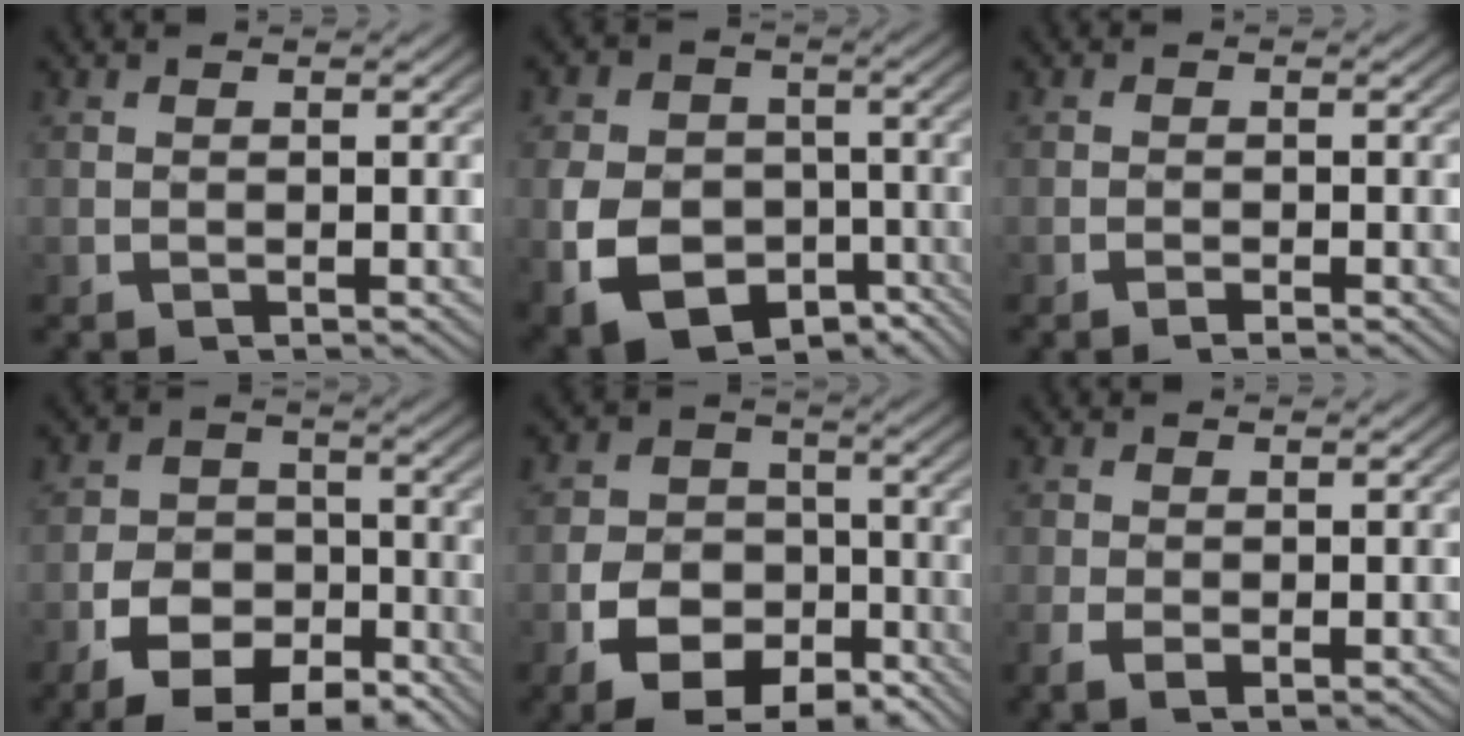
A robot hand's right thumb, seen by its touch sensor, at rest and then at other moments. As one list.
[{"total": 13.4, "force": [-5.4, 10.4, 6.5], "torque": [-0.140, -0.065, -0.067]}, {"total": 0.8, "force": [-0.7, 0.1, 0.4], "torque": [-0.007, -0.001, -0.016]}, {"total": 9.0, "force": [-3.9, 6.6, 4.7], "torque": [-0.074, -0.039, -0.050]}, {"total": 9.6, "force": [-3.3, 7.5, 5.1], "torque": [-0.086, -0.040, -0.043]}, {"total": 1.4, "force": [0.2, 0.7, 1.1], "torque": [-0.027, -0.010, 0.013]}]